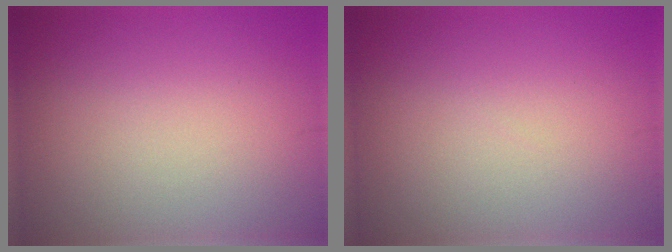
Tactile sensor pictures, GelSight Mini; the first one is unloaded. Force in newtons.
{"total": 0.0}